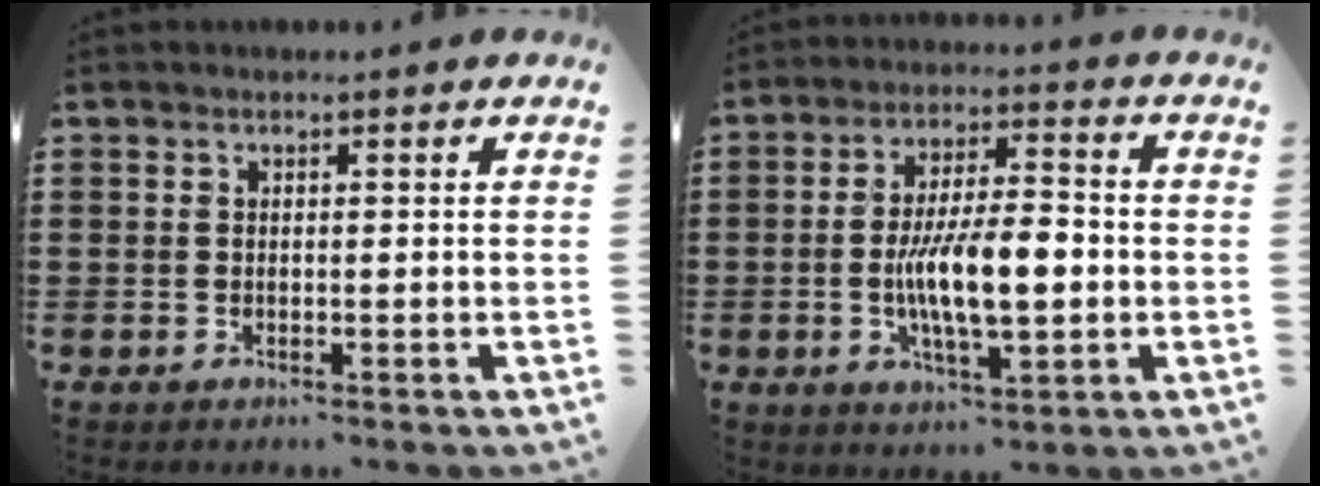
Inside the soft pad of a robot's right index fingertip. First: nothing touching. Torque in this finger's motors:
{"motor_torque": [2.14, 0.00, 0.97, 0.17]}